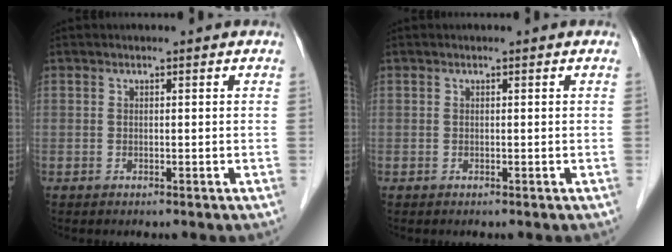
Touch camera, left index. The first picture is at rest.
{"total": 0.0}